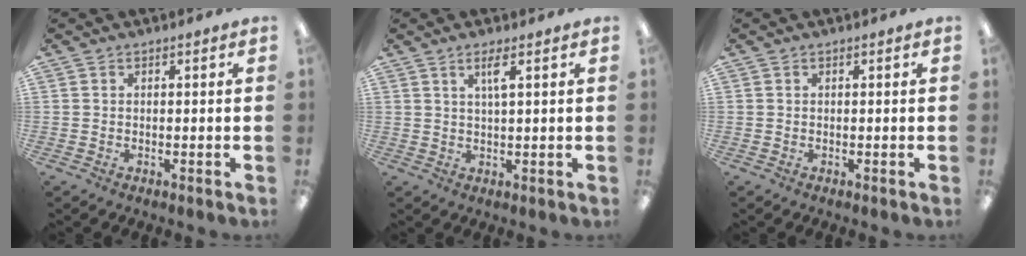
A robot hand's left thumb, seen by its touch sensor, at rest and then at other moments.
{"total": 3.3, "force": [1.9, 0.4, 2.7], "torque": [-0.051, -0.001, 0.029]}
{"total": 0.0}